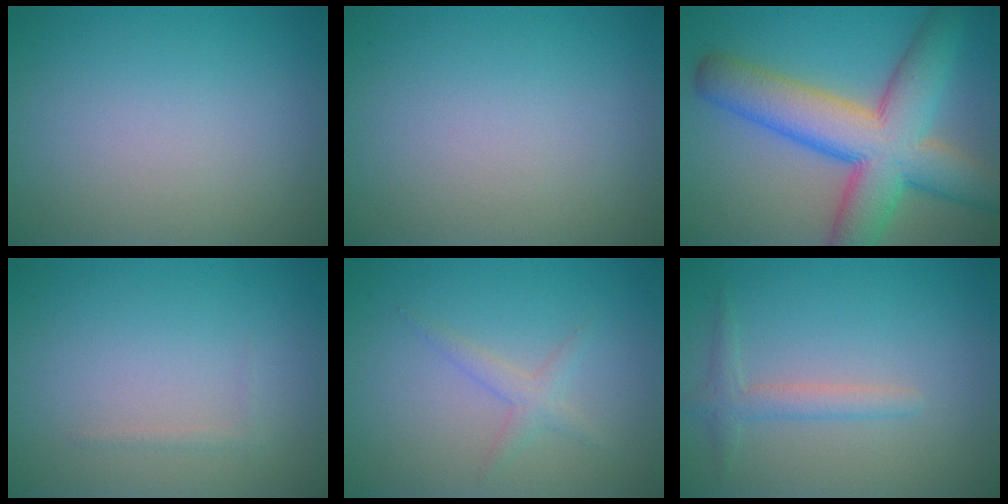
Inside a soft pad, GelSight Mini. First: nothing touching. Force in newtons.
{"total": 0.0}
{"total": 11.1, "press": 11.1, "slide": 0.3}
{"total": 0.5, "press": 0.5, "slide": 0.0}
{"total": 1.6, "press": 1.6, "slide": 0.1}
{"total": 1.9, "press": 1.9, "slide": 0.0}